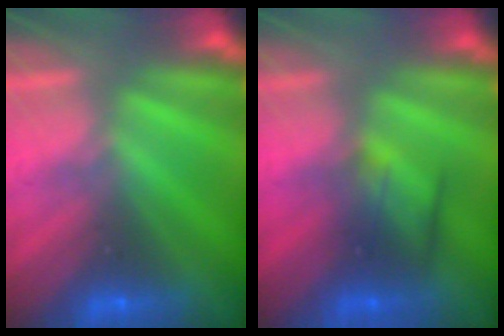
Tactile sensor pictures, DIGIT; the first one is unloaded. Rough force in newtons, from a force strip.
{"total": 2.3}